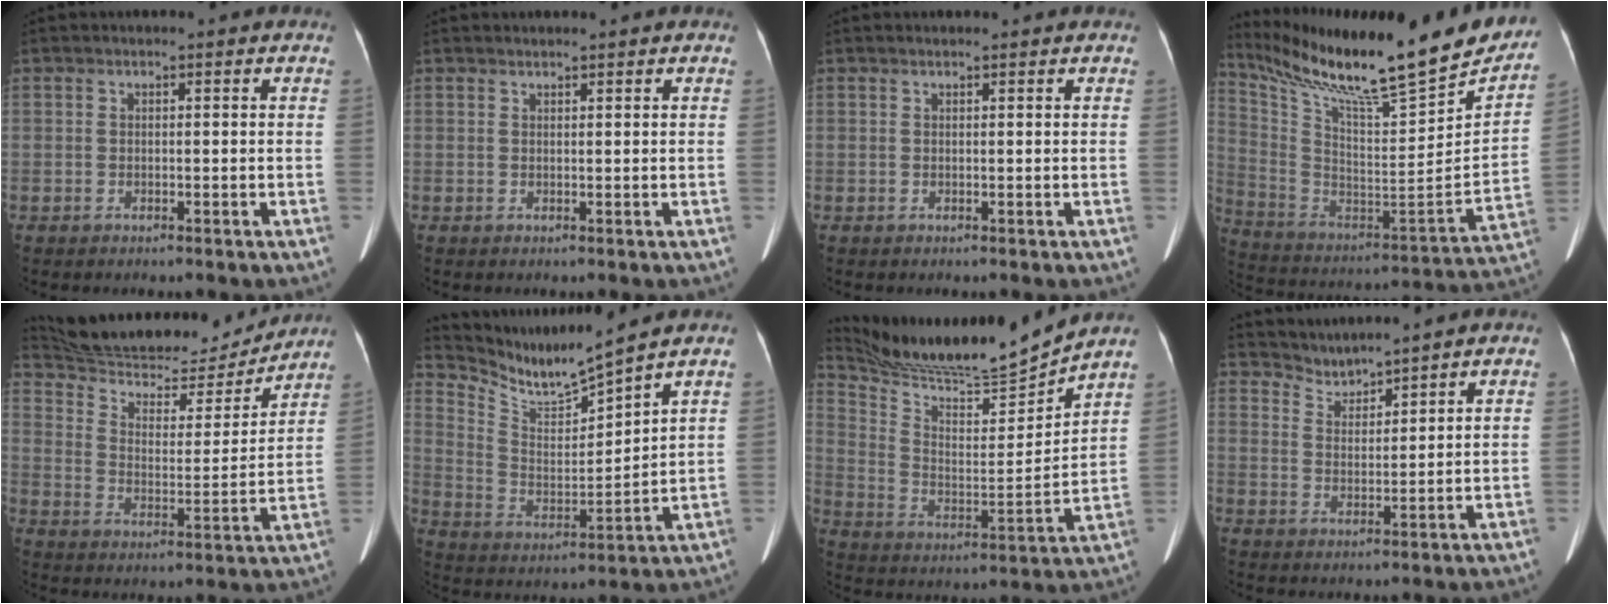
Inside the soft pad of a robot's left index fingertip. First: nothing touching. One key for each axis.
{"total": 1.2, "fx": 1.2, "fy": 0.1, "fz": 0.4, "tx": -0.007, "ty": 0.015, "tz": 0.022}
{"total": 1.0, "fx": 0.9, "fy": 0.1, "fz": 0.2, "tx": -0.011, "ty": 0.011, "tz": 0.015}
{"total": 31.0, "fx": 25.7, "fy": 3.9, "fz": 16.9, "tx": -0.298, "ty": -0.059, "tz": 0.384}
{"total": 19.6, "fx": 18.5, "fy": 3.7, "fz": 5.1, "tx": -0.088, "ty": -0.012, "tz": 0.282}
{"total": 10.6, "fx": 10.0, "fy": -1.4, "fz": 3.0, "tx": -0.076, "ty": -0.007, "tz": 0.205}
{"total": 16.4, "fx": 15.7, "fy": -1.4, "fz": 4.5, "tx": -0.103, "ty": -0.035, "tz": 0.273}
{"total": 4.0, "fx": 4.0, "fy": -0.2, "fz": -0.6, "tx": 0.006, "ty": 0.004, "tz": 0.083}